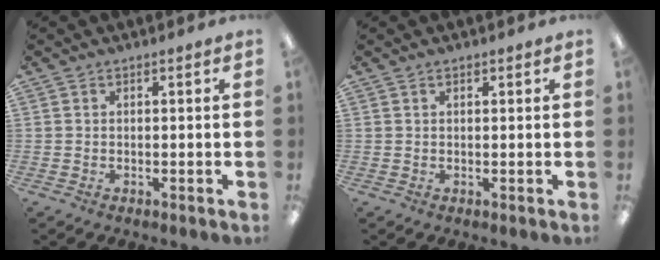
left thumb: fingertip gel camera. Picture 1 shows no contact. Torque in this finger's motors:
{"motor_torque": [-0.07, 0.02, -0.29, 0.00, -0.02]}